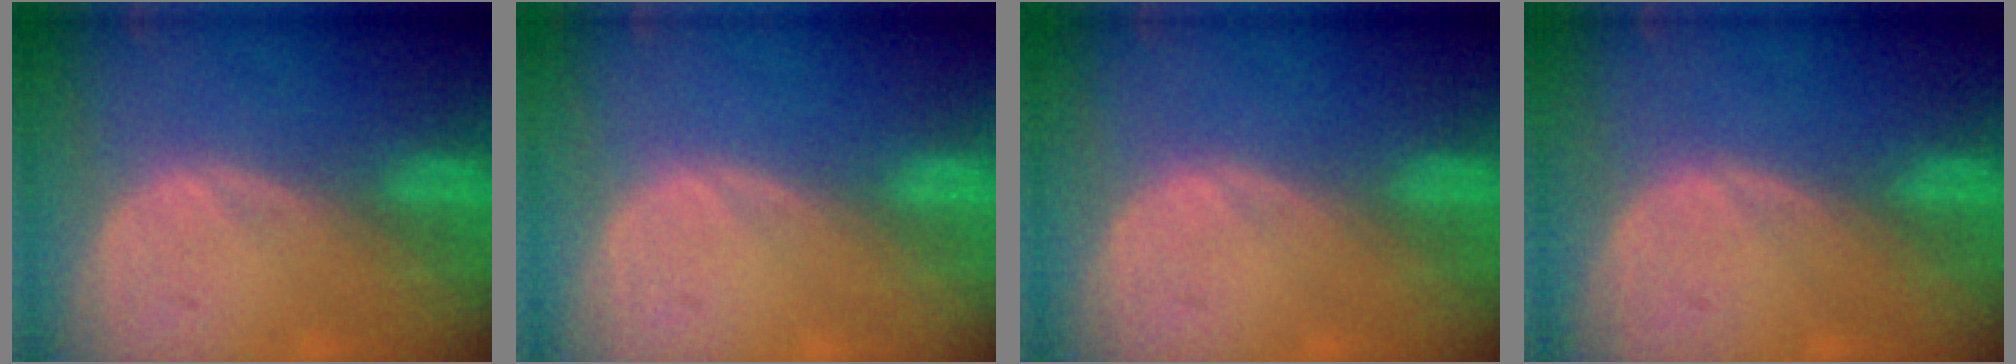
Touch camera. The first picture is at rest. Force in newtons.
{"total": 0.0}
{"total": 0.0}
{"total": 0.0}